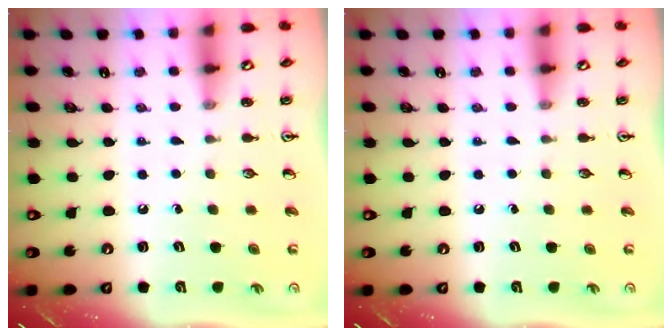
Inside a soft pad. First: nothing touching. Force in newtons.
{"total": 0.0}